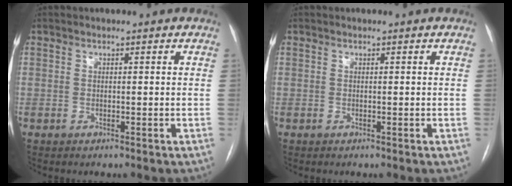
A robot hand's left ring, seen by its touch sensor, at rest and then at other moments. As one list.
[{"total": 0.0}]